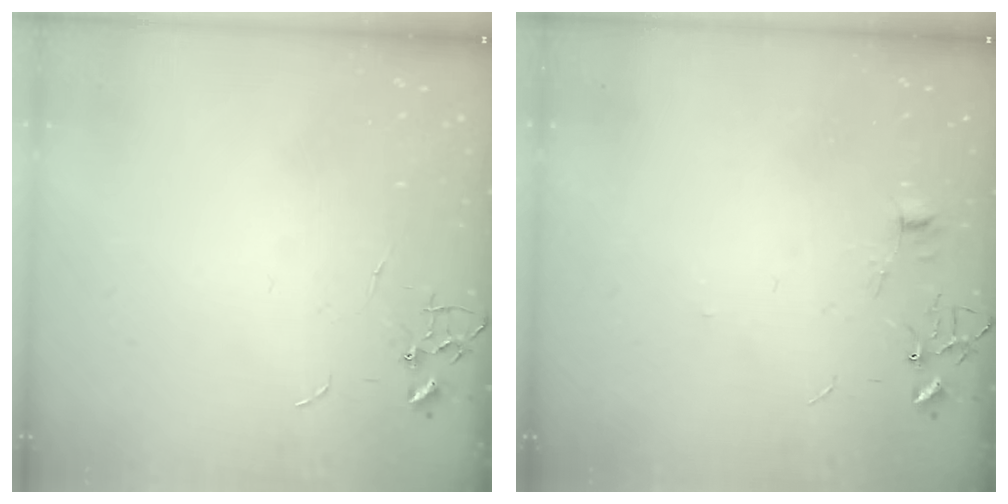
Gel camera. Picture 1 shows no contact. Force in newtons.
{"total": 5.5, "press": 5.5, "slide": 0.6}